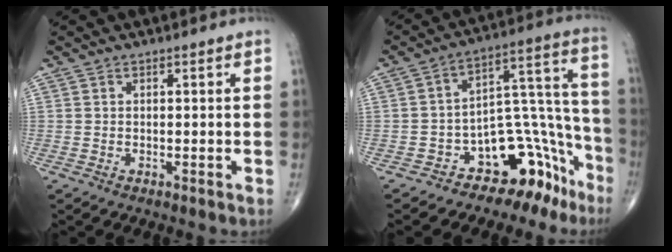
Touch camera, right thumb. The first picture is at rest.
{"total": 13.1, "force": [-9.1, 7.2, 6.1], "torque": [-0.012, 0.155, -0.138]}